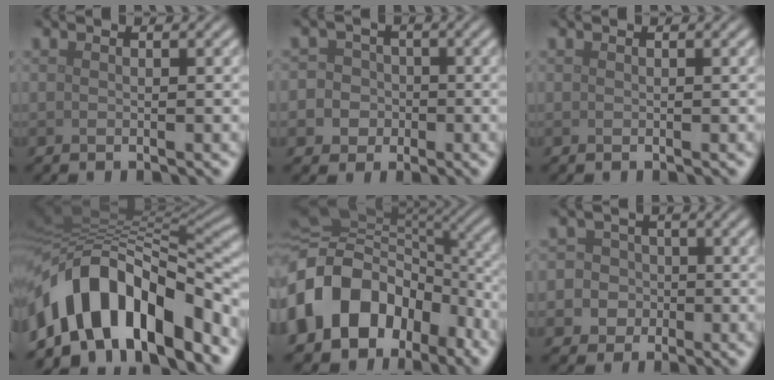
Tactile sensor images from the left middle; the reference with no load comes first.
{"total": 6.4, "force": [-2.1, 5.9, 1.3], "torque": [-0.018, -0.002, -0.067]}
{"total": 0.0}
{"total": 13.1, "force": [-5.8, 6.7, 9.6], "torque": [-0.152, 0.008, -0.101]}
{"total": 15.7, "force": [-5.6, 12.0, 8.5], "torque": [-0.205, -0.006, -0.111]}
{"total": 7.1, "force": [-2.2, 6.6, 1.4], "torque": [-0.025, -0.003, -0.072]}